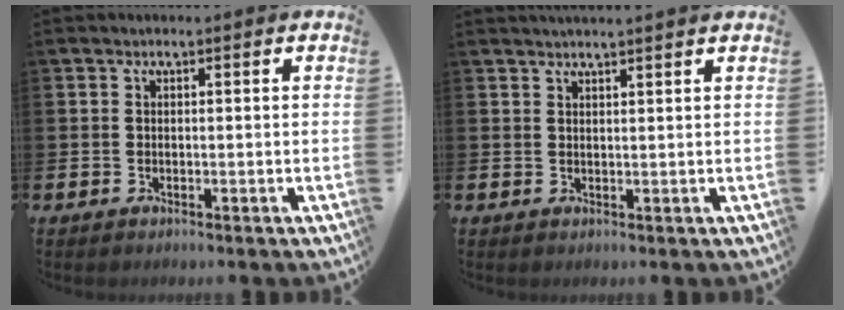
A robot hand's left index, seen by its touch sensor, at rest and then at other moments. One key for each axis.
{"total": 1.9, "fx": 1.8, "fy": -0.3, "fz": 0.1, "tx": 0.004, "ty": -0.009, "tz": 0.033}